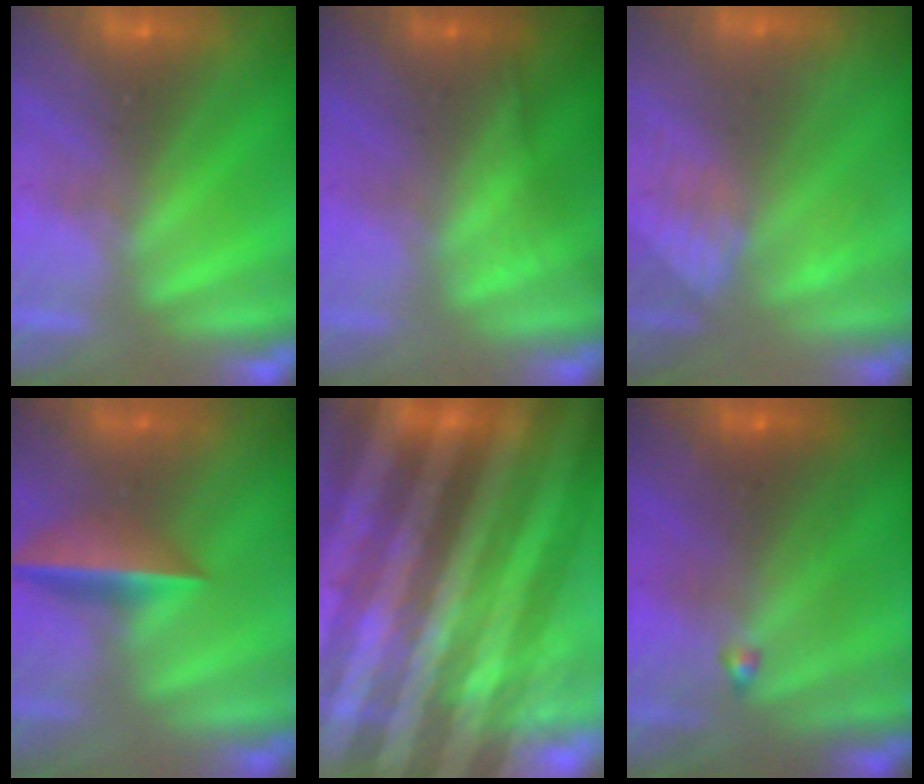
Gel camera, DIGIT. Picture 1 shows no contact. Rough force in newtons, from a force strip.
{"total": 1.3}
{"total": 3.4}
{"total": 1.2}
{"total": 8.1}
{"total": 7.5}